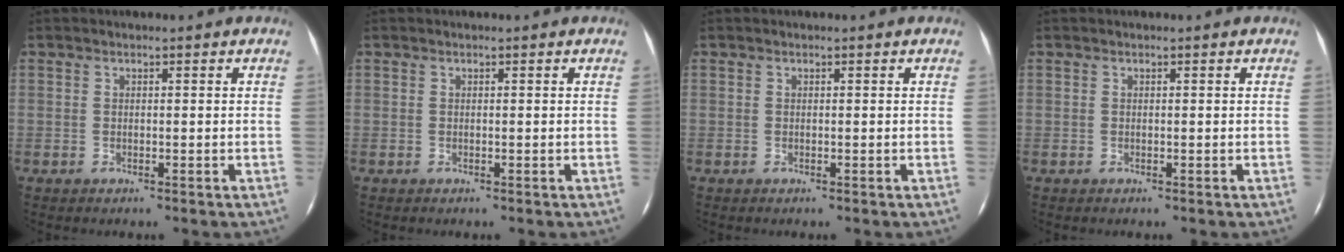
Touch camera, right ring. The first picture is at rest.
{"total": 0.0}
{"total": 0.0}
{"total": 0.0}